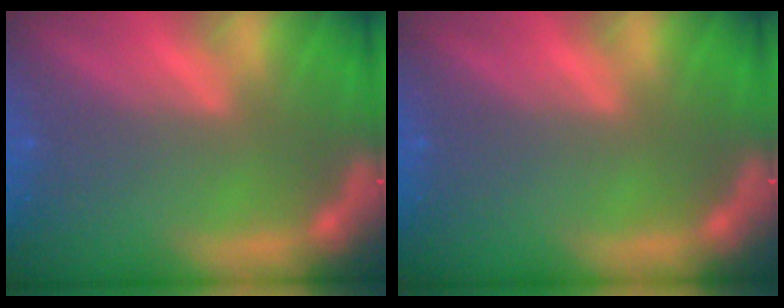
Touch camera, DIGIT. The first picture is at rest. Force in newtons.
{"total": 0.0}